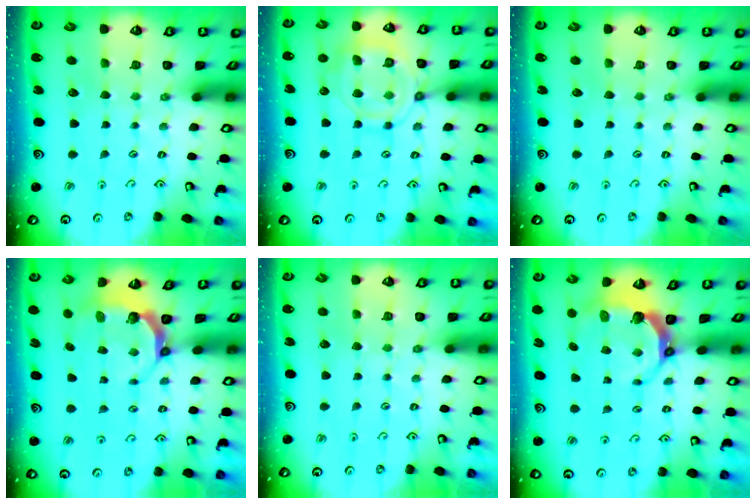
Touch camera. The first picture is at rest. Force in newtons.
{"total": 13.3, "press": 13.2, "slide": 1.2}
{"total": 0.0}
{"total": 5.6, "press": 4.5, "slide": 3.3}
{"total": 4.3, "press": 4.3, "slide": 0.5}
{"total": 6.9, "press": 5.9, "slide": 3.6}